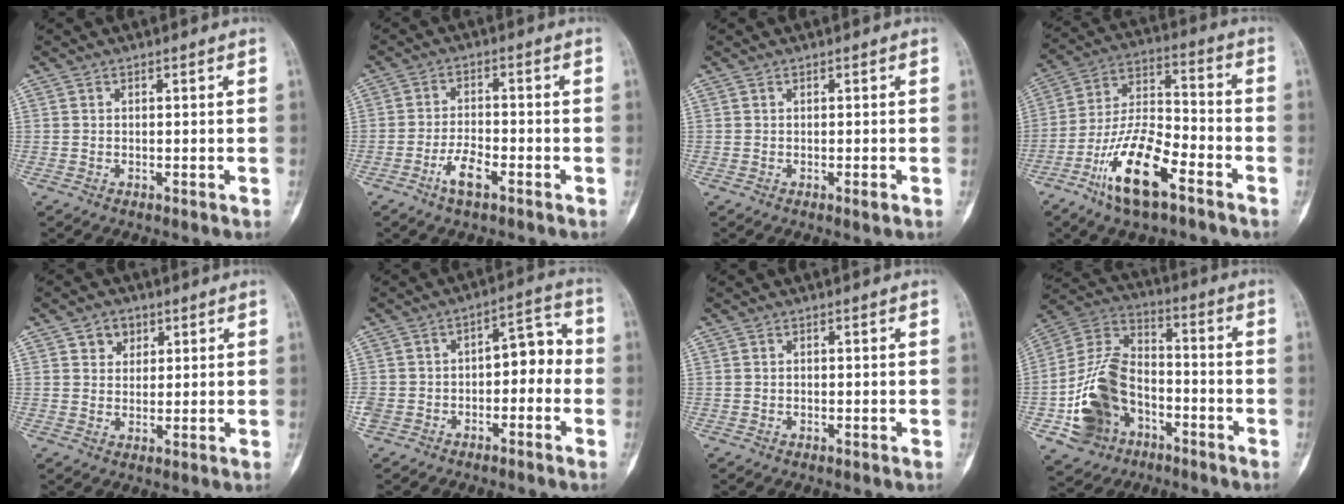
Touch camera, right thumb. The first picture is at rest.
{"total": 5.2, "force": [-2.9, 1.9, 3.9], "torque": [-0.072, 0.016, -0.054]}
{"total": 0.8, "force": [-0.3, 0.1, 0.7], "torque": [-0.013, -0.003, -0.003]}
{"total": 15.7, "force": [-8.7, 5.6, 11.9], "torque": [-0.222, 0.058, -0.162]}
{"total": 4.2, "force": [2.1, 3.4, 1.4], "torque": [0.001, -0.008, 0.032]}
{"total": 10.0, "force": [-2.4, 6.7, 7.0], "torque": [-0.088, 0.047, -0.044]}
{"total": 0.0}
{"total": 17.3, "force": [-5.7, 12.7, 10.3], "torque": [-0.178, 0.048, -0.102]}